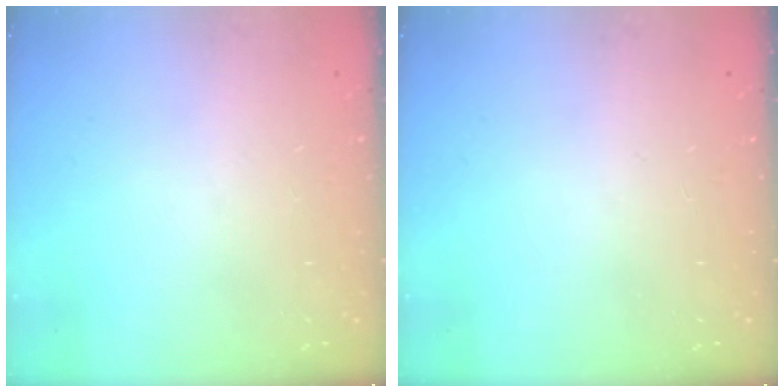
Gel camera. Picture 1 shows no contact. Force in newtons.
{"total": 0.0}